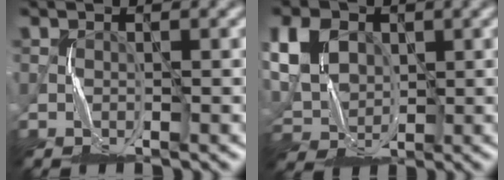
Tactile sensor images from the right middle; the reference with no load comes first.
{"total": 7.1, "force": [2.1, 5.3, 4.4], "torque": [-0.118, 0.016, 0.031]}